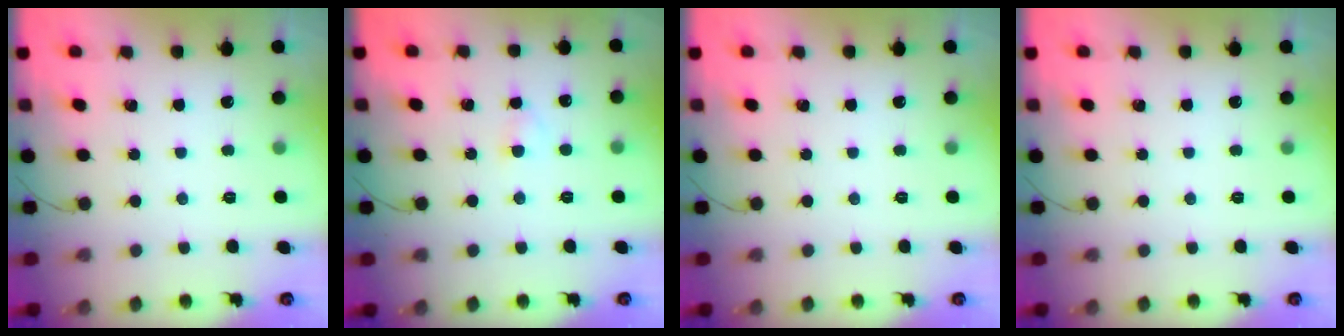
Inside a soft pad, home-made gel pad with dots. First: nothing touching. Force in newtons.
{"total": 2.0, "press": 1.7, "slide": 1.0}
{"total": 0.0}
{"total": 0.0}